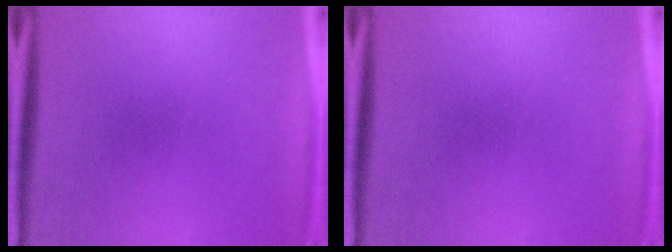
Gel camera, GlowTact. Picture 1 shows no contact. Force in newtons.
{"total": 0.0}